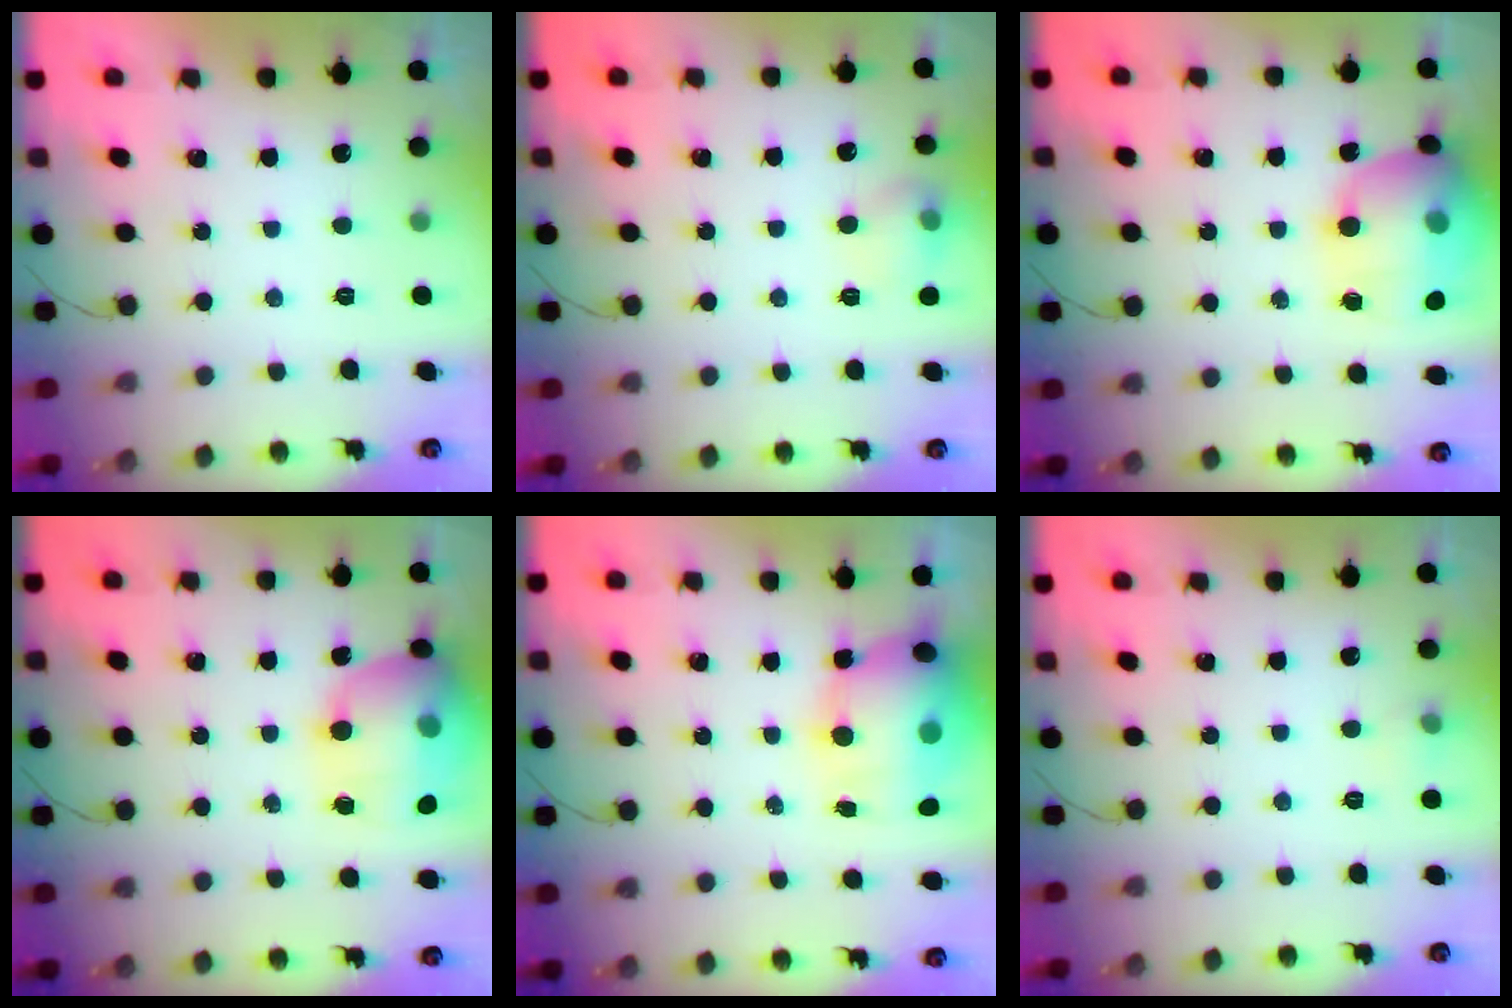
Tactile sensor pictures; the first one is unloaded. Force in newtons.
{"total": 8.0, "press": 7.9, "slide": 1.4}
{"total": 20.0, "press": 19.7, "slide": 3.2}
{"total": 20.0, "press": 19.7, "slide": 3.2}
{"total": 18.3, "press": 16.3, "slide": 8.4}
{"total": 5.4, "press": 5.1, "slide": 1.6}